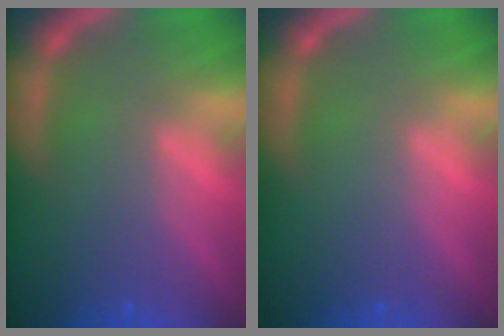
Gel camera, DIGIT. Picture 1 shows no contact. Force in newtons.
{"total": 0.0}